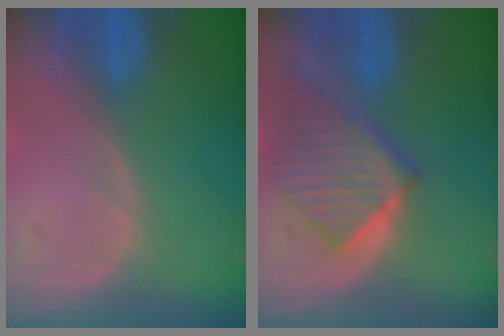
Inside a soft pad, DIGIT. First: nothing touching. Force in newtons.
{"total": 7.2, "press": 7.2, "slide": 0.5}